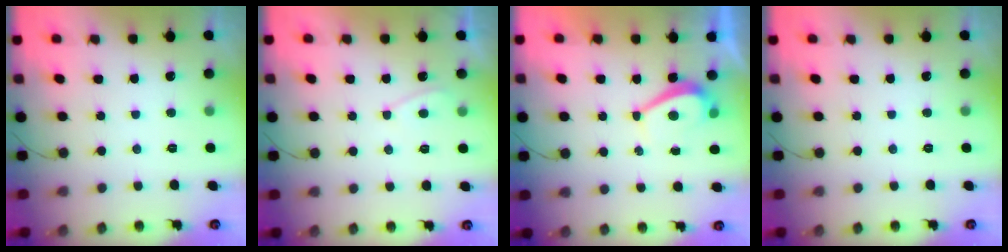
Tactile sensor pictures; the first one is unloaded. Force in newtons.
{"total": 2.9, "press": 2.9, "slide": 0.3}
{"total": 2.8, "press": 2.8, "slide": 0.6}
{"total": 0.0}